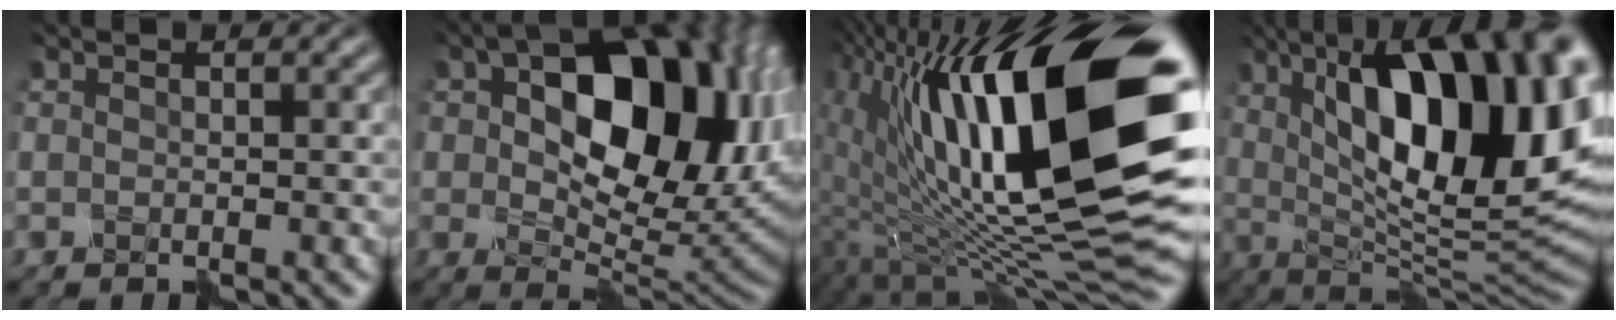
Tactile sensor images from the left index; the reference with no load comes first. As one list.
[{"total": 14.0, "force": [2.7, 8.5, 10.8], "torque": [-0.151, 0.000, 0.052]}, {"total": 19.7, "force": [3.8, 6.6, 18.2], "torque": [-0.292, 0.020, 0.056]}, {"total": 17.4, "force": [5.4, 7.0, 15.0], "torque": [-0.206, 0.015, 0.079]}]